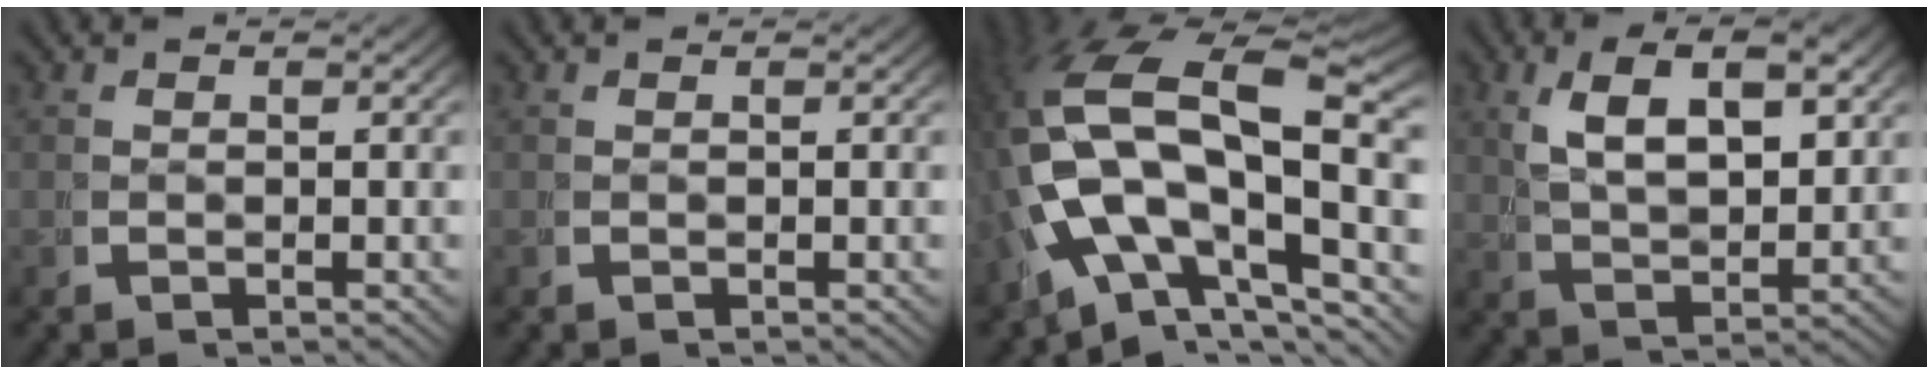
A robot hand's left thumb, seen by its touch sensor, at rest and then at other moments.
{"total": 0.0}
{"total": 17.5, "force": [0.9, 11.1, 13.5], "torque": [-0.271, -0.036, 0.027]}
{"total": 6.0, "force": [3.0, 2.4, 4.6], "torque": [-0.082, 0.004, 0.061]}